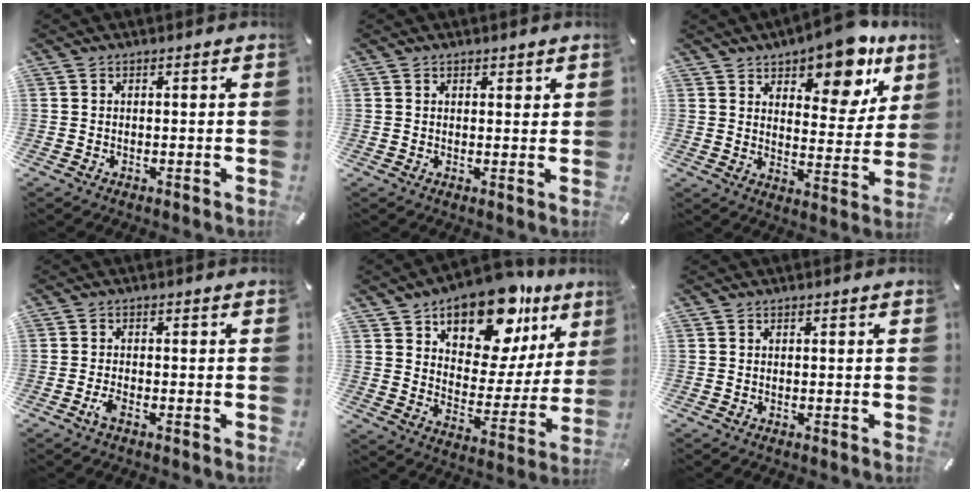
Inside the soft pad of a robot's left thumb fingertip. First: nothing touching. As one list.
[{"total": 1.2, "force": [0.9, 0.8, 0.3], "torque": [0.003, -0.002, 0.015]}, {"total": 13.6, "force": [10.4, 5.8, 6.6], "torque": [-0.078, -0.076, 0.177]}, {"total": 2.2, "force": [-1.2, 0.7, 1.7], "torque": [-0.044, -0.002, -0.026]}, {"total": 18.0, "force": [13.8, 8.9, 7.4], "torque": [-0.121, -0.107, 0.239]}, {"total": 0.0}]